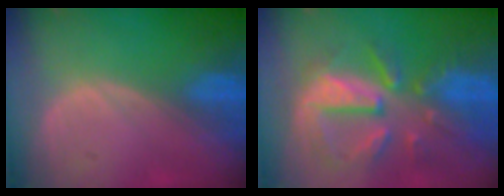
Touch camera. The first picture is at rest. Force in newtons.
{"total": 10.6, "press": 9.4, "slide": 4.9}